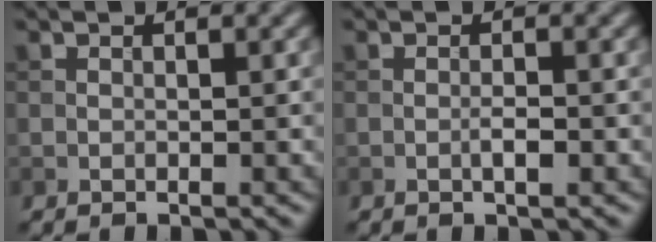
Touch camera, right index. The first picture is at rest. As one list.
[{"total": 1.3, "force": [-0.4, 0.2, 1.2], "torque": [-0.021, 0.000, -0.008]}]